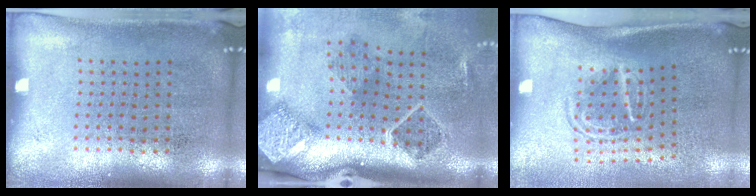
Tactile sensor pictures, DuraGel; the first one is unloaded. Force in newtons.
{"total": 2.9, "press": 1.9, "slide": 2.2}
{"total": 1.7, "press": 1.1, "slide": 1.3}